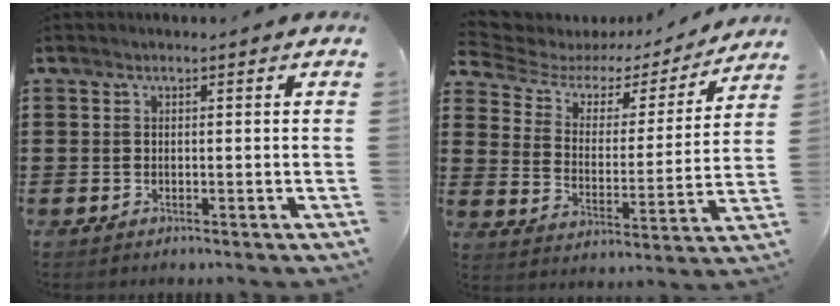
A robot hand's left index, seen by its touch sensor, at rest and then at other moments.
{"total": 4.9, "force": [3.6, 2.8, 1.7], "torque": [-0.061, -0.019, 0.056]}